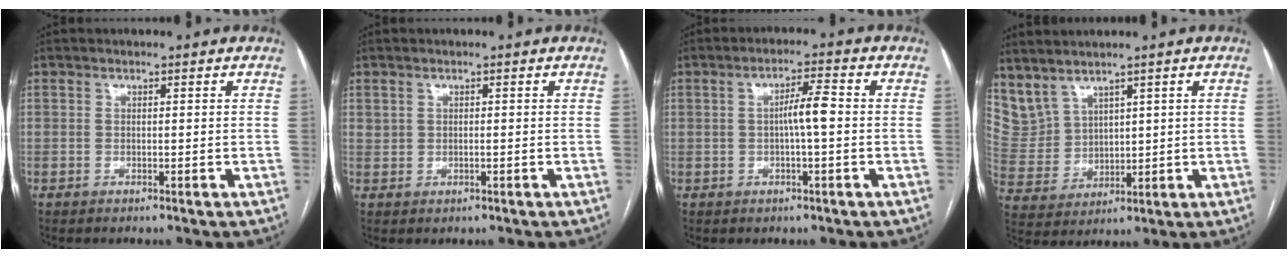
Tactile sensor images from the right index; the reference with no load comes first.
{"total": 0.8, "force": [0.2, 0.6, 0.5], "torque": [-0.015, 0.008, 0.008]}
{"total": 4.2, "force": [-0.1, 0.4, 4.2], "torque": [-0.073, 0.009, -0.002]}
{"total": 7.3, "force": [6.0, 3.6, 2.3], "torque": [-0.068, 0.009, 0.151]}